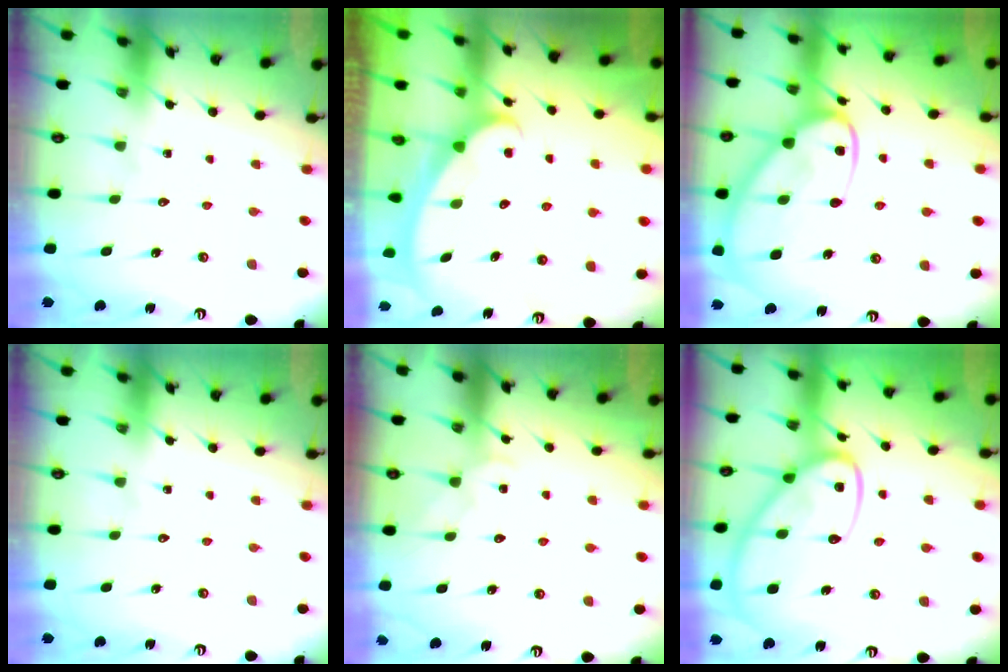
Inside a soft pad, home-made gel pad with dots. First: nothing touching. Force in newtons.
{"total": 2.5, "press": 2.4, "slide": 0.4}
{"total": 17.9, "press": 17.8, "slide": 1.6}
{"total": 0.0}
{"total": 2.5, "press": 2.5, "slide": 0.4}
{"total": 17.1, "press": 17.1, "slide": 1.5}